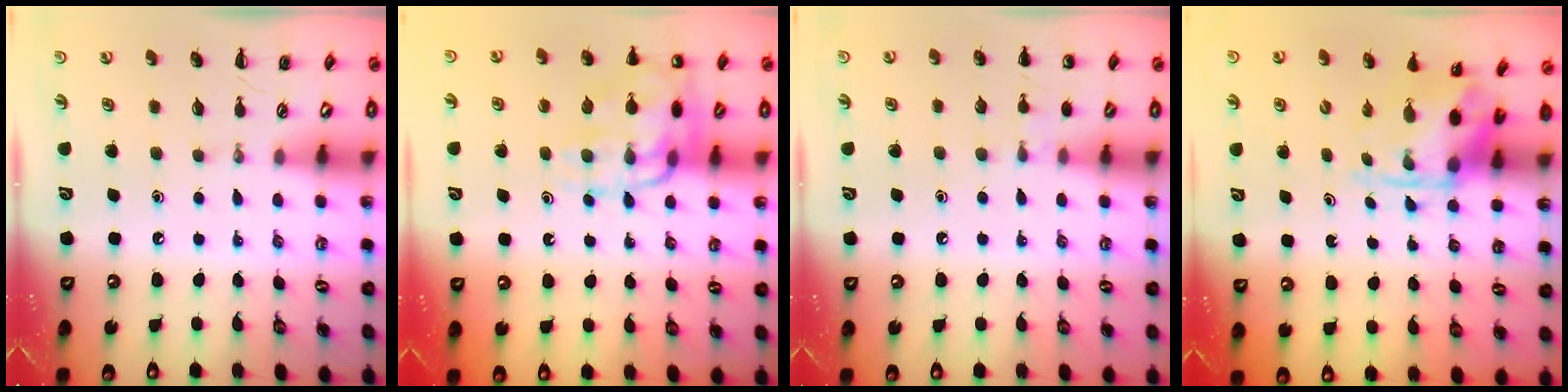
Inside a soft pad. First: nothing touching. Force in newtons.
{"total": 15.3, "press": 15.2, "slide": 1.9}
{"total": 5.3, "press": 5.0, "slide": 1.8}
{"total": 3.9, "press": 3.7, "slide": 1.1}